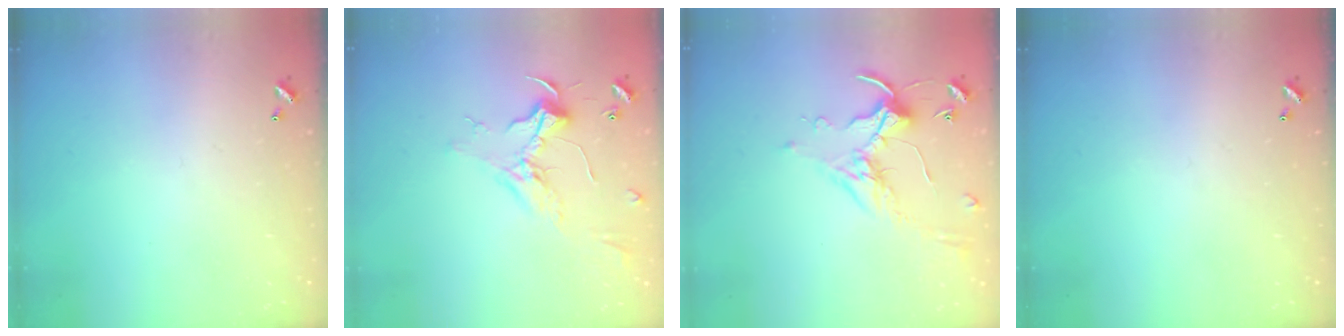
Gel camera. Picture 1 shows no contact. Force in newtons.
{"total": 2.4, "press": 2.3, "slide": 0.8}
{"total": 0.7, "press": 0.6, "slide": 0.4}
{"total": 0.0}